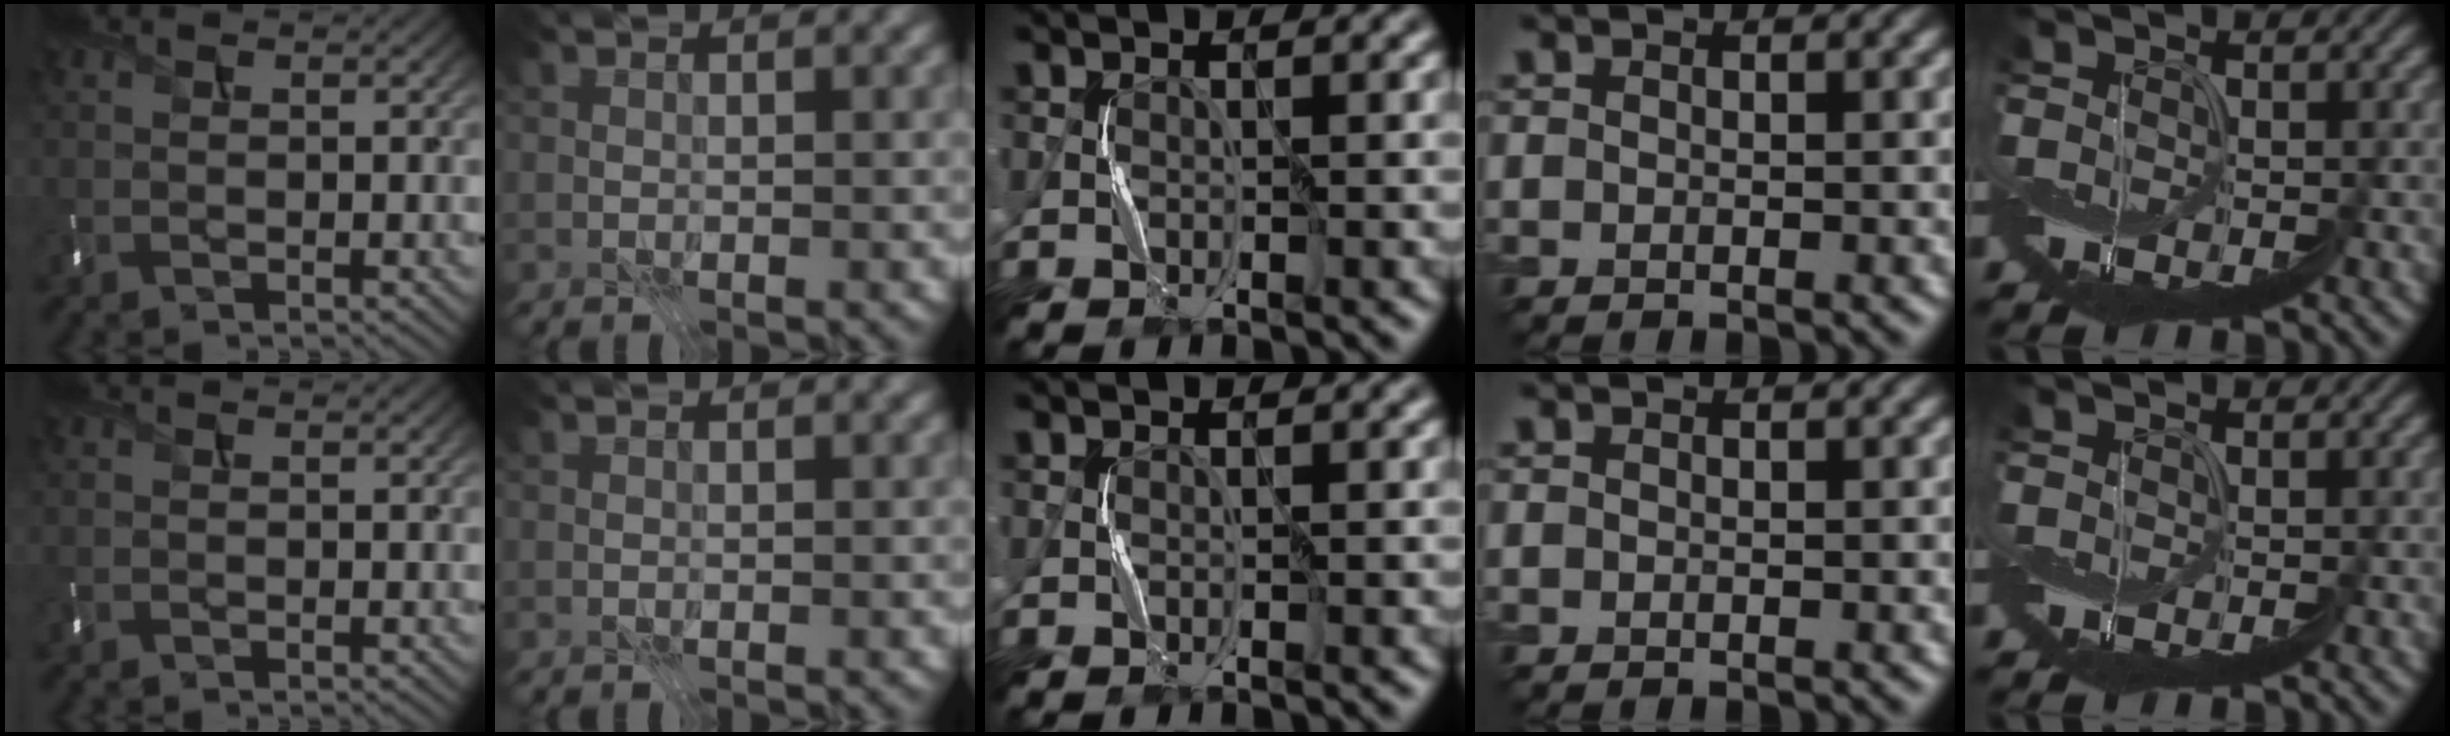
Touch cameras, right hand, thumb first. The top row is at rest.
{}